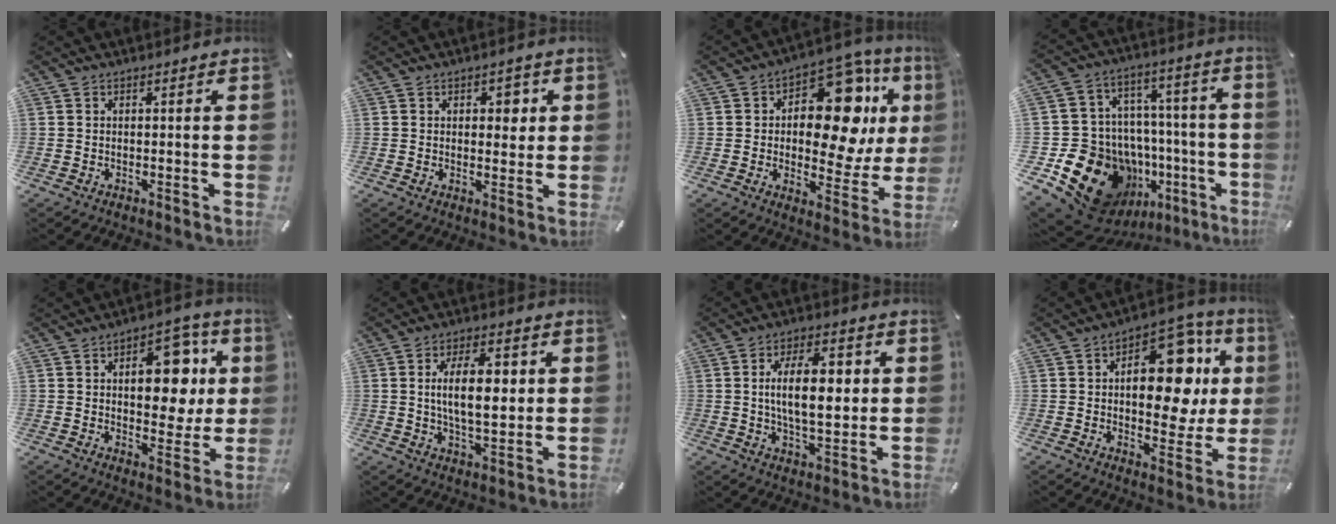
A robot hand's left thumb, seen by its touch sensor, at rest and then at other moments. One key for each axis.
{"total": 3.8, "fx": 1.0, "fy": 2.6, "fz": 2.6, "tx": -0.013, "ty": -0.008, "tz": 0.006}
{"total": 17.5, "fx": 5.5, "fy": 9.8, "fz": 13.5, "tx": -0.178, "ty": -0.038, "tz": 0.090}
{"total": 25.5, "fx": -11.2, "fy": 18.3, "fz": 13.8, "tx": -0.215, "ty": 0.045, "tz": -0.138}
{"total": 15.3, "fx": 3.4, "fy": 9.6, "fz": 11.5, "tx": -0.136, "ty": -0.008, "tz": 0.053}
{"total": 12.6, "fx": 2.1, "fy": 6.1, "fz": 10.8, "tx": -0.179, "ty": -0.003, "tz": 0.028}
{"total": 14.4, "fx": 2.0, "fy": 7.2, "fz": 12.3, "tx": -0.199, "ty": 0.003, "tz": 0.027}
{"total": 20.2, "fx": 4.6, "fy": 11.6, "fz": 15.9, "tx": -0.194, "ty": -0.026, "tz": 0.072}